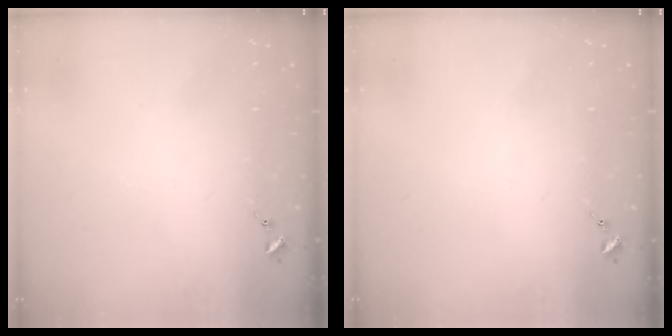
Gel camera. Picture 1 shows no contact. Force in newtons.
{"total": 0.0}